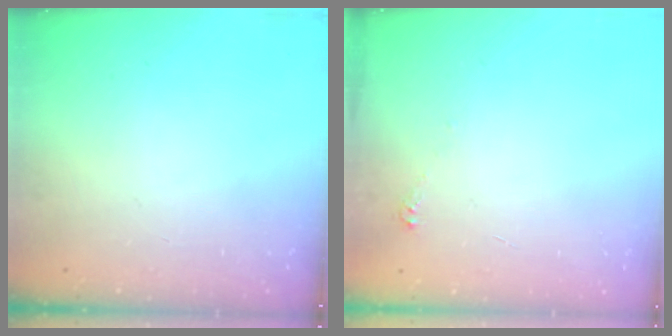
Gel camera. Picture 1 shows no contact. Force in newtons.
{"total": 2.5, "press": 2.5, "slide": 0.3}